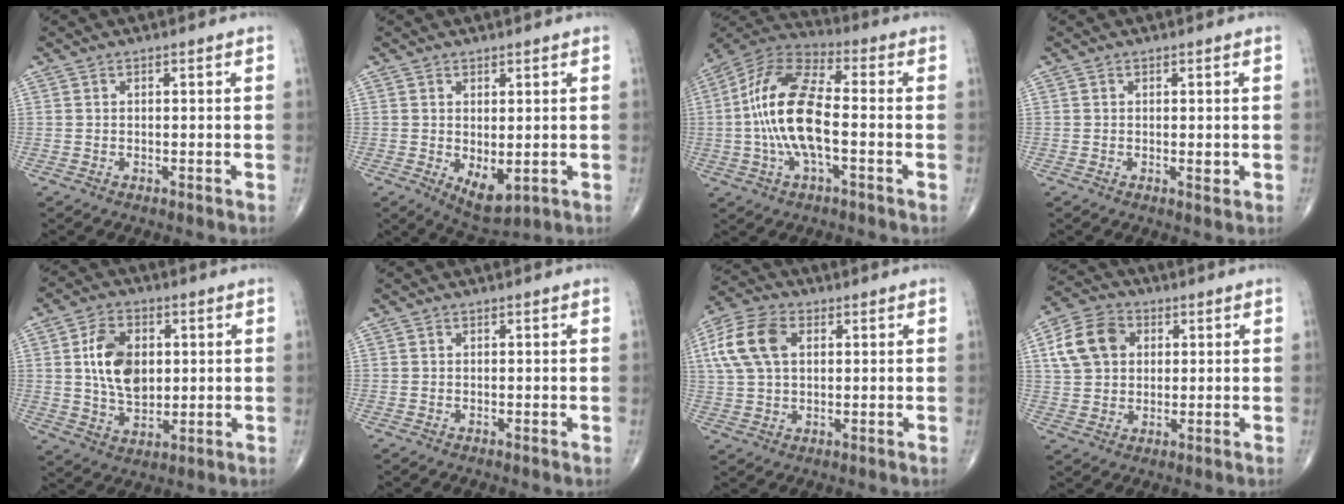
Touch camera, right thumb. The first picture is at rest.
{"total": 5.7, "force": [-0.8, 2.9, 4.8], "torque": [-0.066, -0.015, 0.003]}
{"total": 16.2, "force": [-1.5, 6.5, 14.8], "torque": [-0.302, 0.031, -0.037]}
{"total": 1.3, "force": [0.0, 0.5, 1.1], "torque": [-0.015, -0.004, -0.002]}
{"total": 11.5, "force": [1.9, 7.5, 8.5], "torque": [-0.133, -0.009, 0.038]}
{"total": 0.0}
{"total": 11.5, "force": [3.0, 7.3, 8.4], "torque": [-0.172, 0.013, 0.054]}
{"total": 10.4, "force": [2.7, 8.0, 6.1], "torque": [-0.099, 0.008, 0.046]}